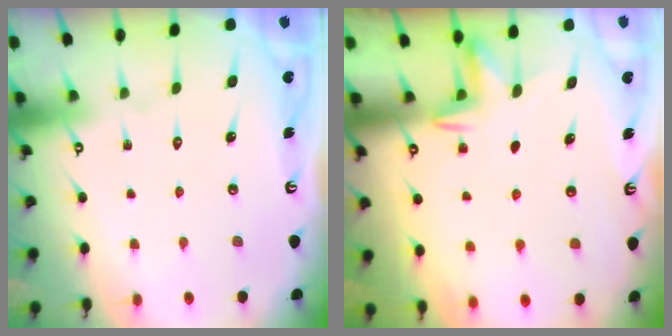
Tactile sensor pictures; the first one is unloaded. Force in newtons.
{"total": 2.3, "press": 2.2, "slide": 0.4}